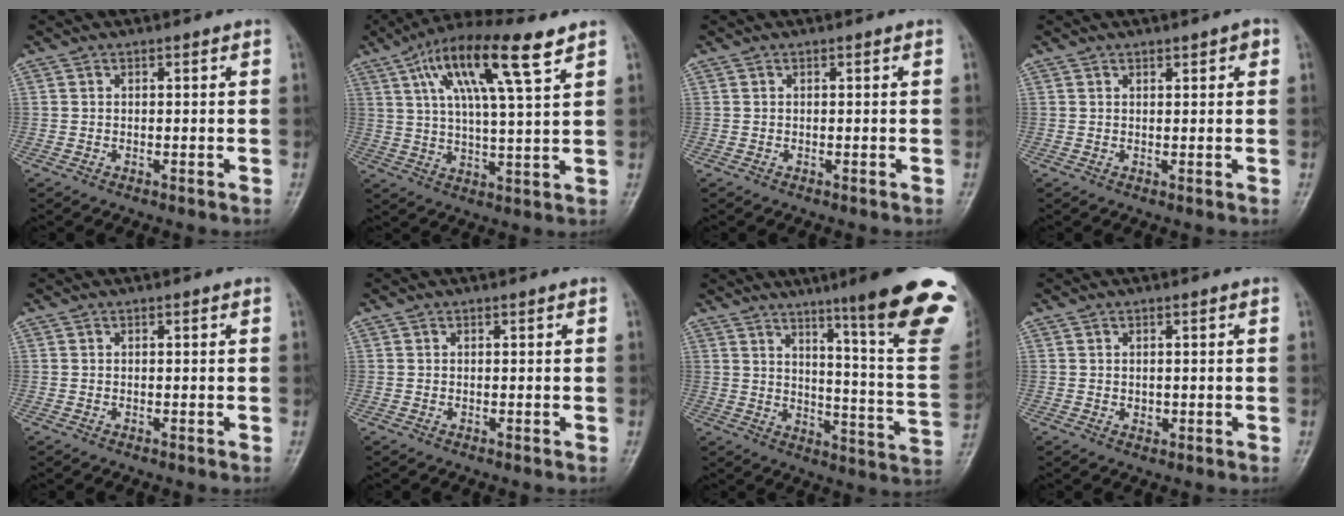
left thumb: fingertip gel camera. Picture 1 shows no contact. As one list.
[{"total": 15.6, "force": [7.8, 3.1, 13.1], "torque": [-0.232, -0.006, 0.136]}, {"total": 0.0}, {"total": 1.8, "force": [1.0, 0.7, 1.4], "torque": [-0.013, -0.003, 0.013]}, {"total": 0.0}, {"total": 0.0}, {"total": 23.9, "force": [14.6, 2.1, 18.9], "torque": [-0.221, -0.082, 0.195]}, {"total": 1.1, "force": [0.1, 0.9, 0.6], "torque": [-0.008, -0.001, 0.005]}]